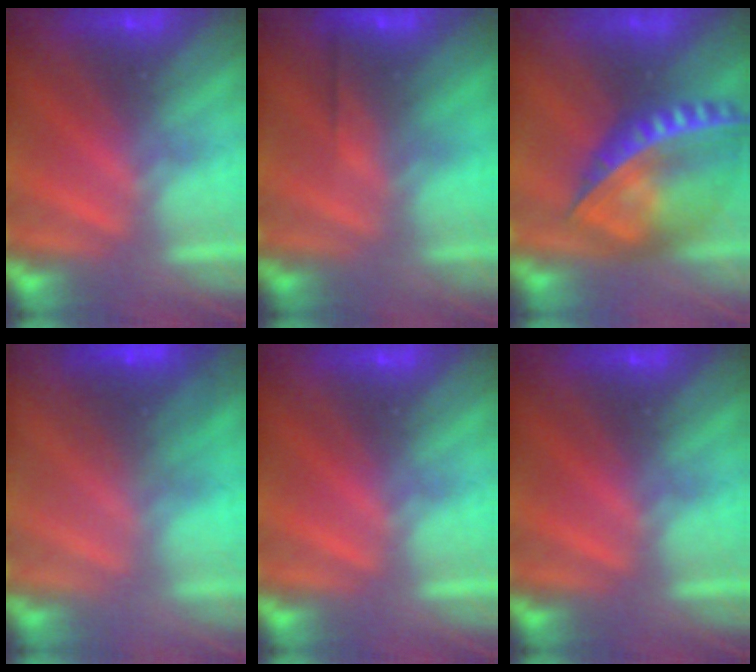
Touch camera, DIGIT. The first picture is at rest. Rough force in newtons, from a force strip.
{"total": 2.6}
{"total": 13.7}
{"total": 2.9}
{"total": 0.0}
{"total": 0.0}